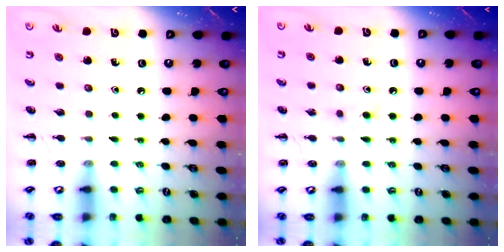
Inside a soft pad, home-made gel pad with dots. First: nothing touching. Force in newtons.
{"total": 3.2, "press": 2.9, "slide": 1.4}